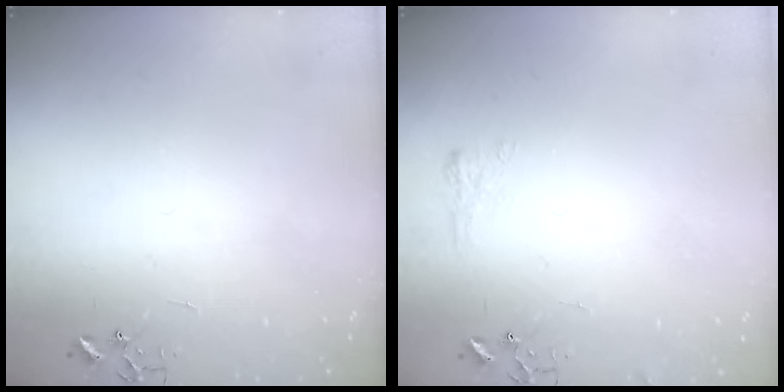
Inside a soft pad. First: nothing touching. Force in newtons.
{"total": 6.4, "press": 6.3, "slide": 0.8}